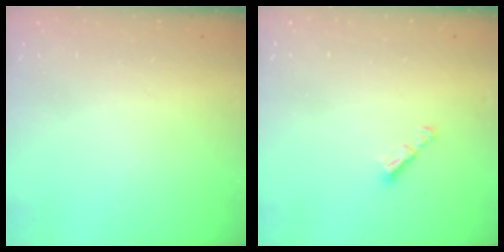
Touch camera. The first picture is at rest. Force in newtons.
{"total": 2.9, "press": 2.9, "slide": 0.3}